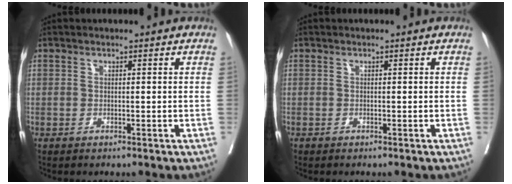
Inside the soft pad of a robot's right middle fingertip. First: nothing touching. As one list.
[{"total": 0.0}]